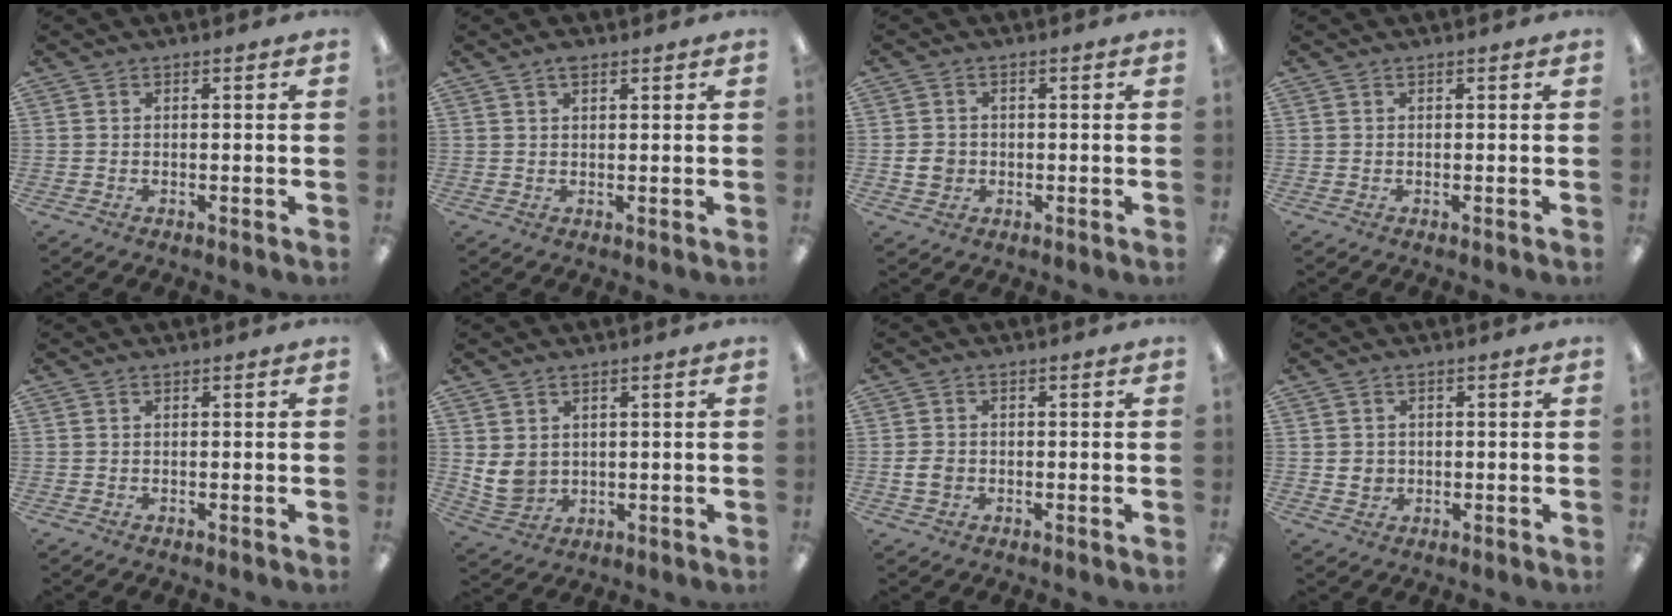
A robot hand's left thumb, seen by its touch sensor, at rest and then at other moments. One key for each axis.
{"total": 2.6, "fx": 1.8, "fy": 1.2, "fz": 1.5, "tx": -0.024, "ty": -0.001, "tz": 0.031}
{"total": 3.7, "fx": -0.4, "fy": 3.3, "fz": 1.7, "tx": -0.031, "ty": 0.008, "tz": -0.006}
{"total": 0.0}
{"total": 0.0}
{"total": 5.5, "fx": 2.3, "fy": 4.3, "fz": 2.5, "tx": -0.060, "ty": -0.013, "tz": 0.045}
{"total": 3.2, "fx": -0.4, "fy": 2.6, "fz": 1.9, "tx": -0.034, "ty": 0.006, "tz": -0.007}
{"total": 2.9, "fx": 0.2, "fy": 2.7, "fz": 1.1, "tx": -0.022, "ty": 0.005, "tz": 0.003}